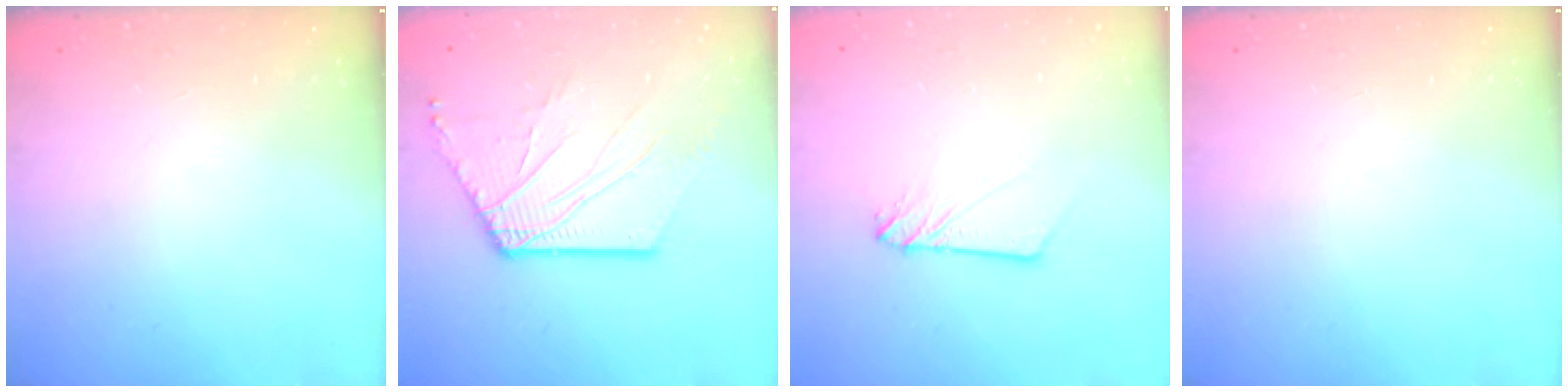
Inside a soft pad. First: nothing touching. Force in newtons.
{"total": 10.5, "press": 10.4, "slide": 1.5}
{"total": 3.2, "press": 3.2, "slide": 0.2}
{"total": 0.0}